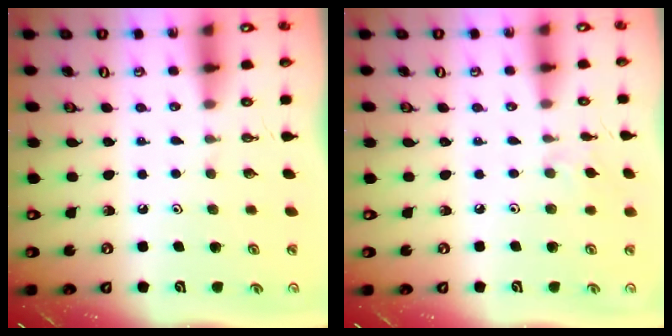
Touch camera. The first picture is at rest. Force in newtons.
{"total": 4.2, "press": 4.1, "slide": 0.6}